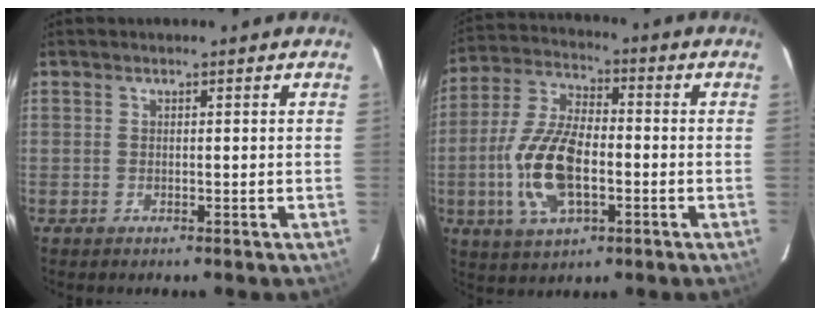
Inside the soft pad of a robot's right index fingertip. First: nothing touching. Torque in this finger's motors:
{"motor_torque": [1.87, -0.27, 0.51, 0.13]}